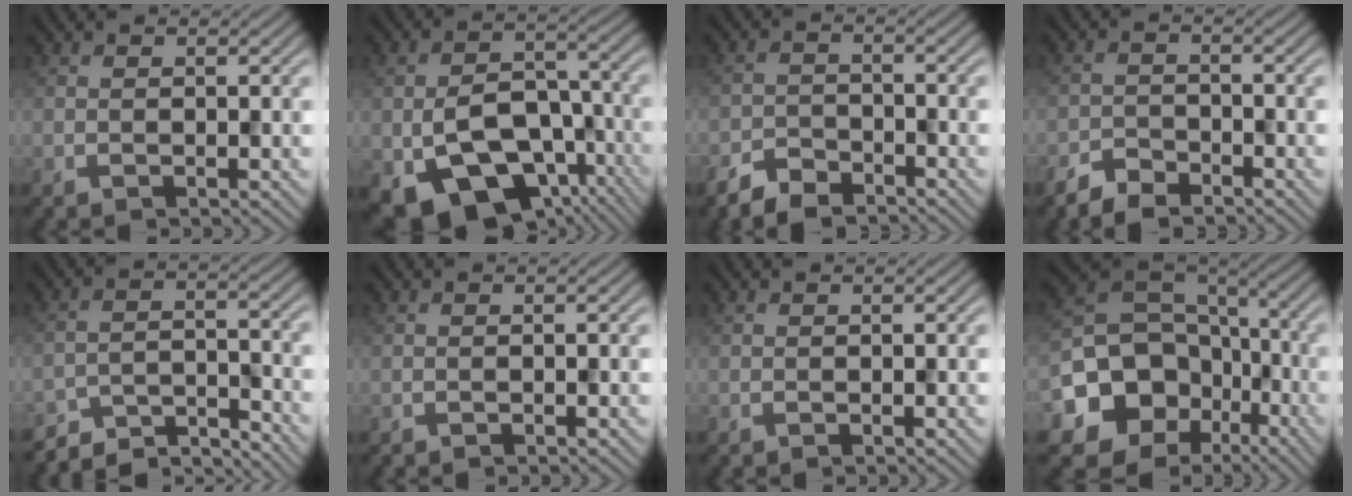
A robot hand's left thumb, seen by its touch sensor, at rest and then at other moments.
{"total": 13.3, "force": [-5.8, 8.4, 8.5], "torque": [-0.161, -0.031, -0.093]}
{"total": 4.3, "force": [-3.7, 1.5, 1.5], "torque": [-0.025, -0.004, -0.079]}
{"total": 3.5, "force": [-3.1, 1.2, 1.1], "torque": [-0.021, -0.002, -0.067]}
{"total": 6.4, "force": [-6.1, 1.1, 1.5], "torque": [-0.029, 0.000, -0.110]}
{"total": 0.0}
{"total": 0.0}
{"total": 17.6, "force": [-6.1, 14.8, 7.2], "torque": [-0.166, -0.048, -0.116]}